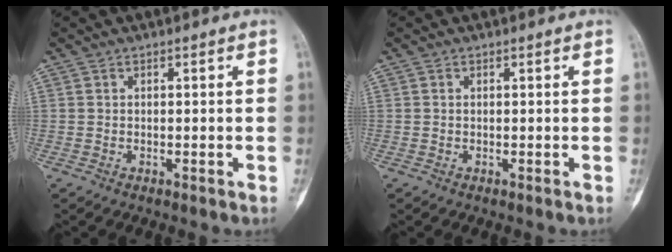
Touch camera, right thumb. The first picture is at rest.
{"total": 0.0}